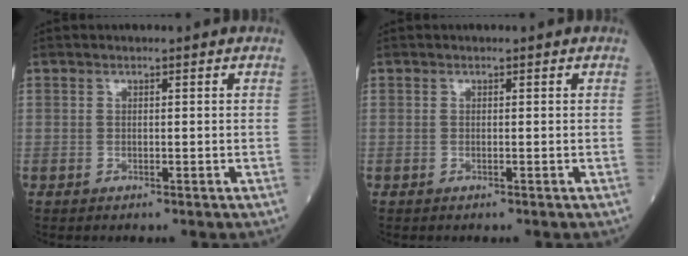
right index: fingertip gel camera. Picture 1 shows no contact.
{"total": 0.0}